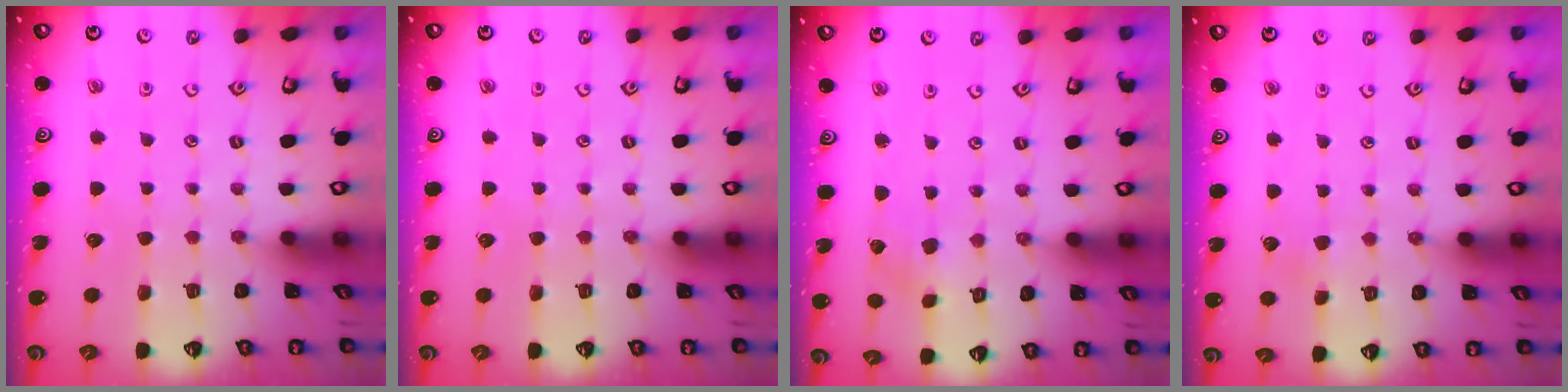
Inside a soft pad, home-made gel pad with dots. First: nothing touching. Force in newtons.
{"total": 0.0}
{"total": 1.1, "press": 1.1, "slide": 0.1}
{"total": 1.7, "press": 1.7, "slide": 0.1}